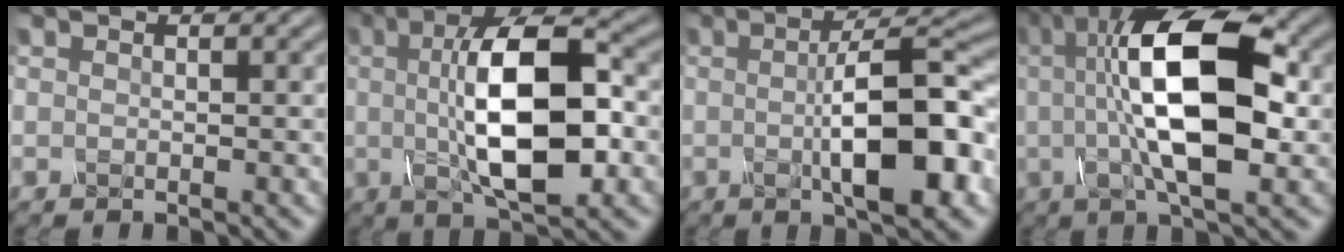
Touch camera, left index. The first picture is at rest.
{"total": 10.9, "force": [0.2, 3.9, 10.2], "torque": [-0.168, 0.009, -0.001]}
{"total": 9.3, "force": [-1.0, 2.5, 8.9], "torque": [-0.128, 0.002, -0.017]}
{"total": 11.6, "force": [1.0, 4.0, 10.8], "torque": [-0.178, 0.017, 0.008]}